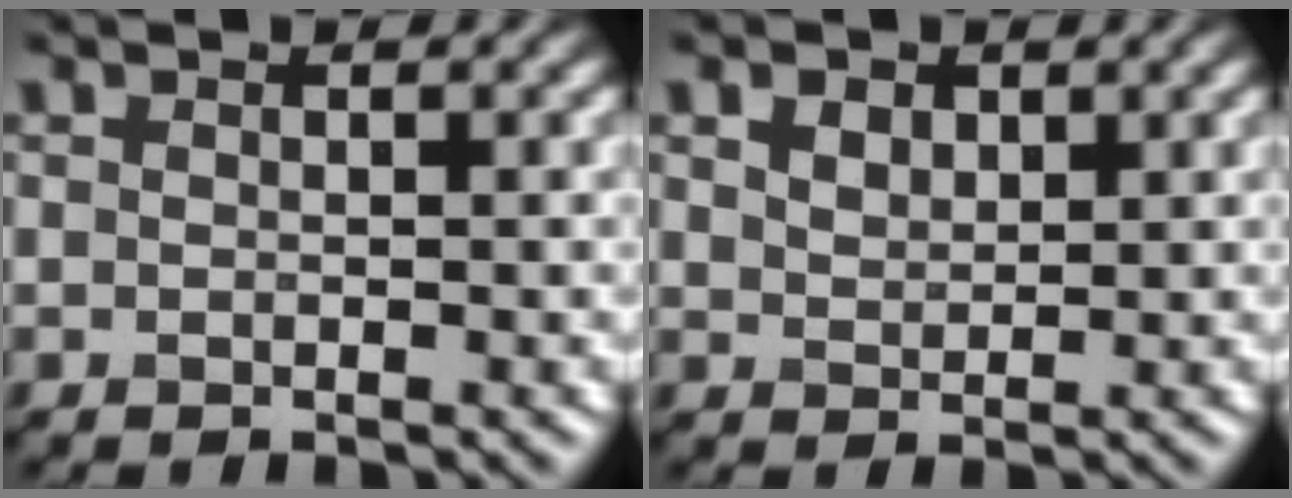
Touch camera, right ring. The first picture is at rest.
{"total": 2.0, "force": [1.1, 1.3, 0.9], "torque": [-0.018, -0.001, 0.018]}